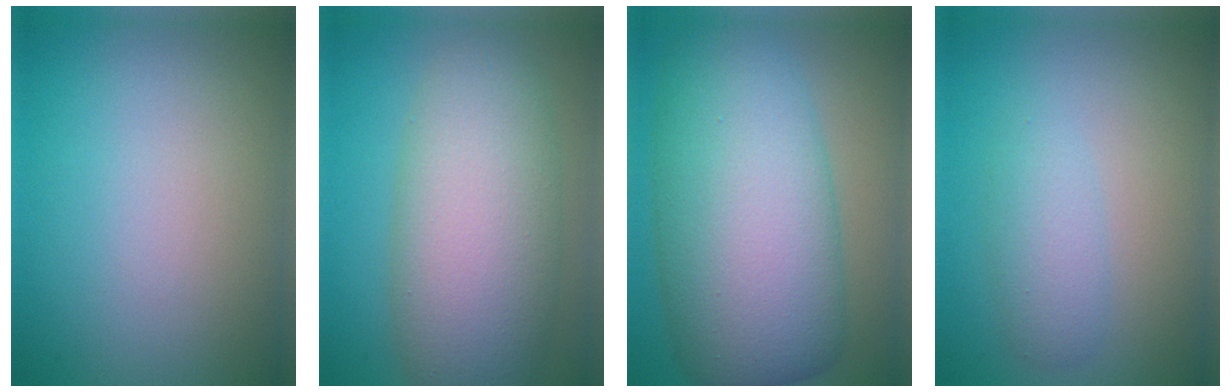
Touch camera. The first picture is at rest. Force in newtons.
{"total": 9.5, "press": 9.5, "slide": 0.4}
{"total": 12.9, "press": 12.9, "slide": 0.1}
{"total": 2.2, "press": 2.2, "slide": 0.0}